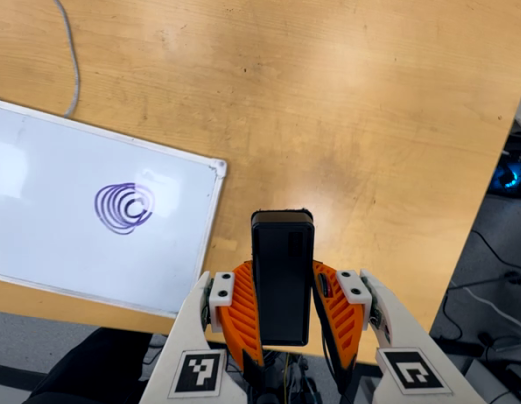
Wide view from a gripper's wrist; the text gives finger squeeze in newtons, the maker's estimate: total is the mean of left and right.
{"total": 4.7, "left": 3.3, "right": 6.0}